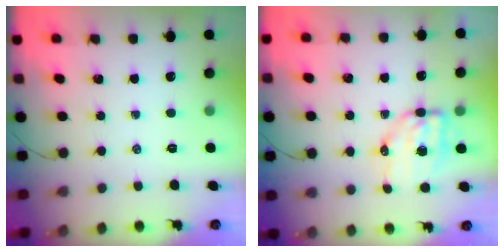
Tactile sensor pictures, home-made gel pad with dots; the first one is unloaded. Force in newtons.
{"total": 6.8, "press": 6.6, "slide": 1.4}